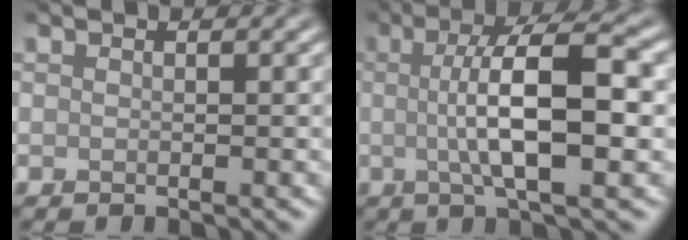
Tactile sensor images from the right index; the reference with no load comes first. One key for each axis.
{"total": 8.4, "fx": 0.3, "fy": 2.3, "fz": 8.1, "tx": -0.127, "ty": 0.007, "tz": 0.001}